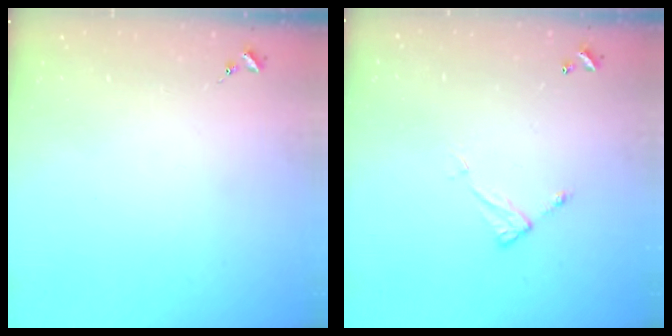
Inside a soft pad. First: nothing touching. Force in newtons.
{"total": 5.8, "press": 5.8, "slide": 0.2}